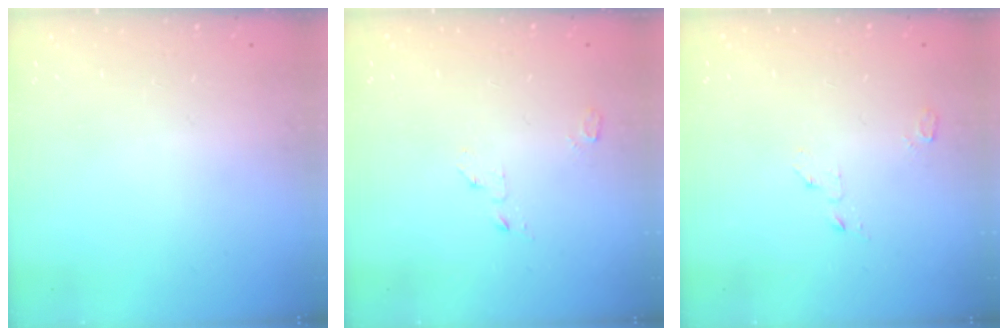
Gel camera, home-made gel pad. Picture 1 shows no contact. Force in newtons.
{"total": 2.6, "press": 2.6, "slide": 0.2}
{"total": 2.6, "press": 2.6, "slide": 0.2}